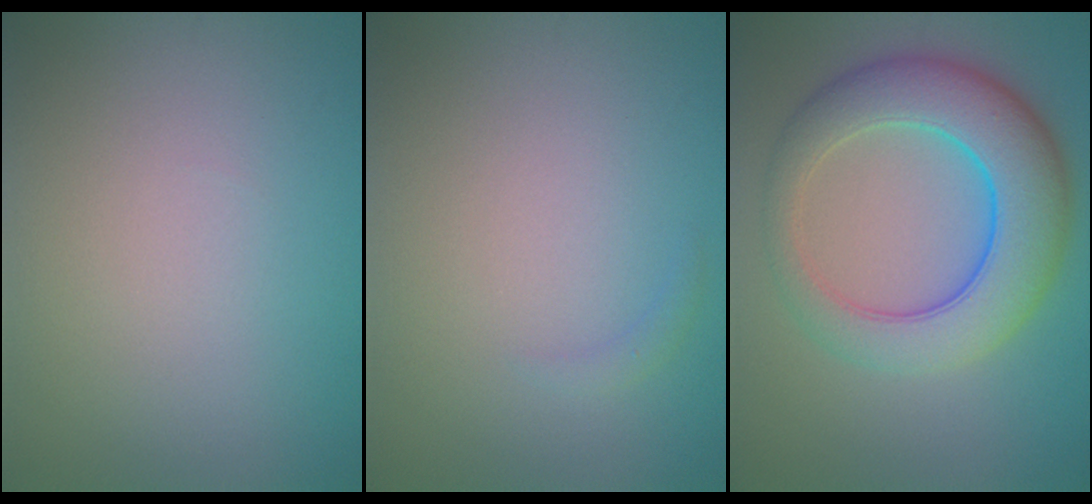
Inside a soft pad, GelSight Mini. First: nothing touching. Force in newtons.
{"total": 0.7, "press": 0.7, "slide": 0.1}
{"total": 8.2, "press": 8.2, "slide": 0.1}